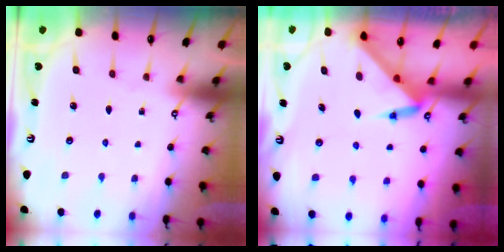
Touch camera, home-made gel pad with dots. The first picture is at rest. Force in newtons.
{"total": 3.0, "press": 3.0, "slide": 0.1}